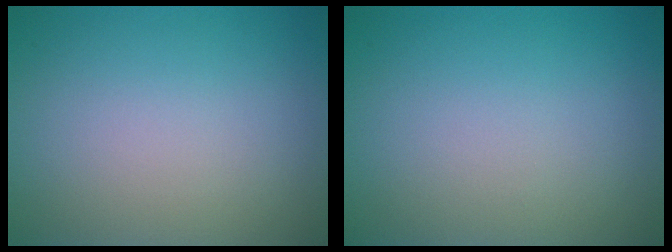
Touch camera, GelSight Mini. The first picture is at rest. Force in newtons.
{"total": 0.0}